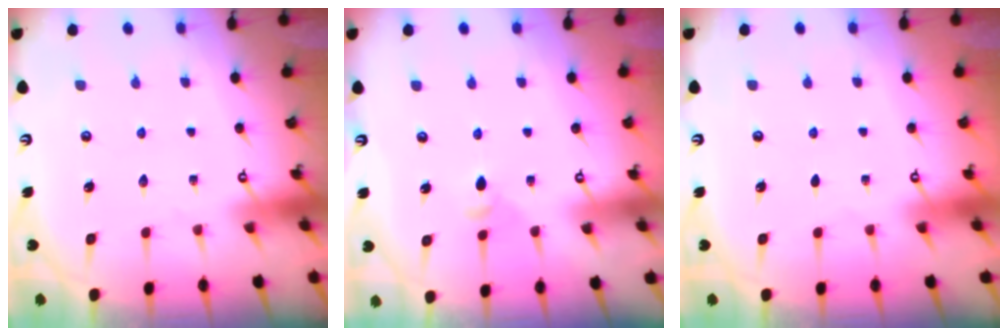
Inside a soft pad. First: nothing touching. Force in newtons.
{"total": 3.8, "press": 3.7, "slide": 0.8}
{"total": 0.0}